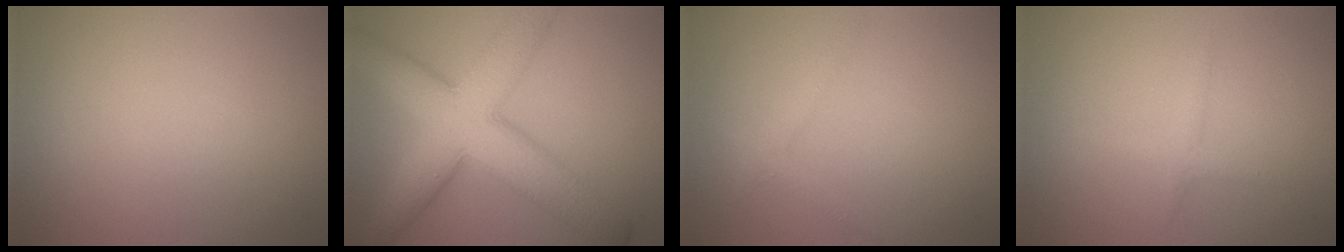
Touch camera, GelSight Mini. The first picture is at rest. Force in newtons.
{"total": 9.5, "press": 9.5, "slide": 0.2}
{"total": 1.4, "press": 1.4, "slide": 0.1}
{"total": 1.2, "press": 1.2, "slide": 0.1}